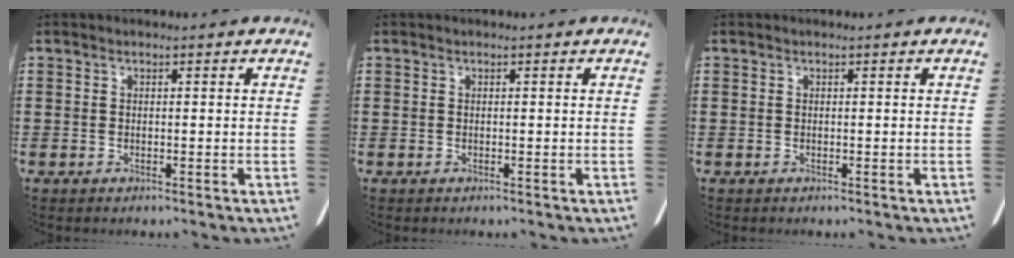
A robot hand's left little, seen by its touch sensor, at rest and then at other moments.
{"total": 0.0}
{"total": 0.0}